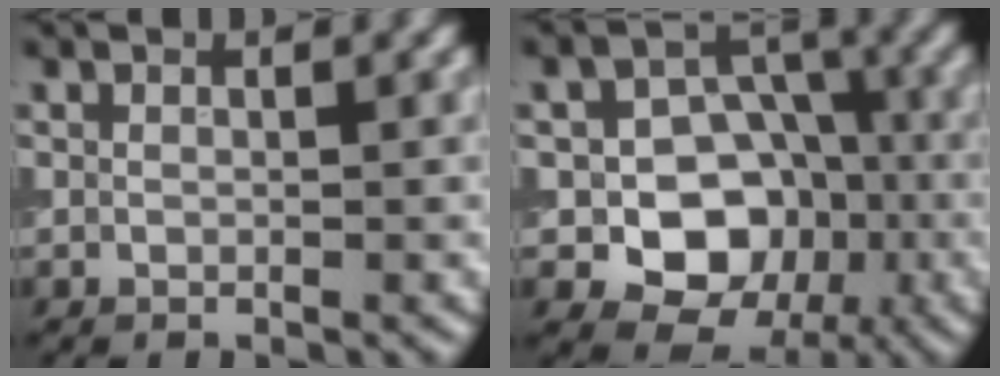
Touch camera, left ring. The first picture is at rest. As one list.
[{"total": 9.0, "force": [-2.2, 7.2, 5.1], "torque": [-0.051, -0.003, -0.056]}]